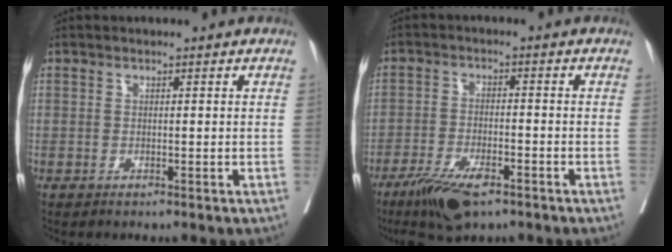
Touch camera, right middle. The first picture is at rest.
{"total": 8.8, "force": [-5.8, 2.5, 6.1], "torque": [-0.111, -0.013, -0.099]}